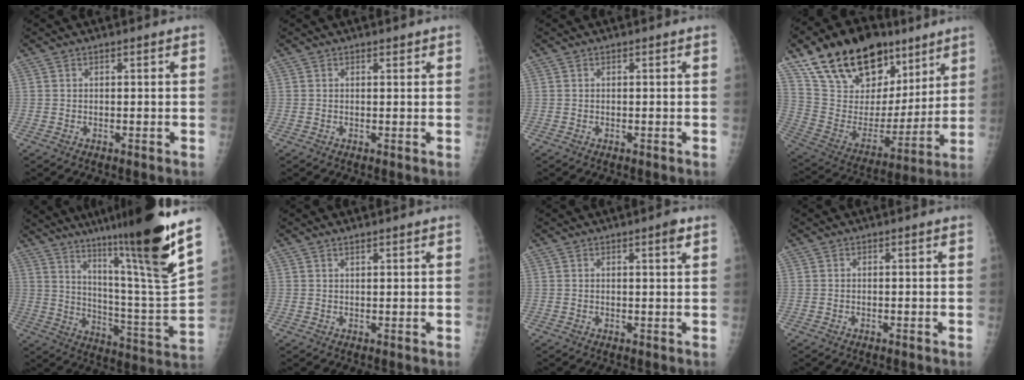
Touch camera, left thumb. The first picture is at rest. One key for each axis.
{"total": 0.8, "fx": 0.7, "fy": 0.2, "fz": 0.3, "tx": -0.005, "ty": -0.004, "tz": 0.011}
{"total": 0.0}
{"total": 25.9, "fx": 16.6, "fy": 14.5, "fz": 13.5, "tx": -0.196, "ty": -0.038, "tz": 0.293}
{"total": 26.4, "fx": 17.7, "fy": 1.2, "fz": 19.6, "tx": -0.283, "ty": -0.099, "tz": 0.279}
{"total": 1.3, "fx": 1.1, "fy": 0.2, "fz": 0.7, "tx": -0.010, "ty": -0.006, "tz": 0.020}
{"total": 2.1, "fx": 1.2, "fy": 0.2, "fz": 1.7, "tx": -0.025, "ty": -0.006, "tz": 0.016}
{"total": 0.0}